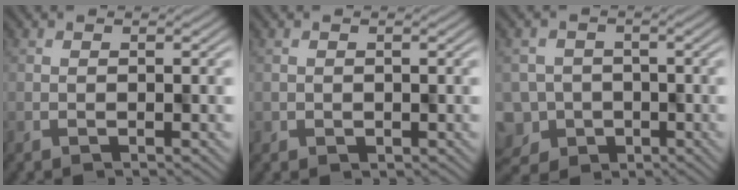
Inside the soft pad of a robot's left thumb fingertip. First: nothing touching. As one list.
[{"total": 0.9, "force": [0.2, 0.8, -0.3], "torque": [0.006, -0.003, 0.006]}, {"total": 7.8, "force": [-4.6, 6.2, 1.3], "torque": [-0.039, -0.030, -0.070]}]